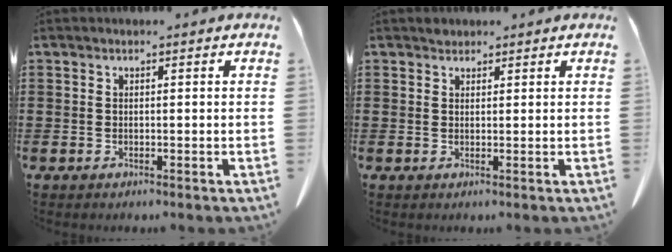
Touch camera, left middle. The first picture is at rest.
{"total": 1.2, "force": [1.0, 0.6, 0.0], "torque": [0.006, 0.000, 0.019]}